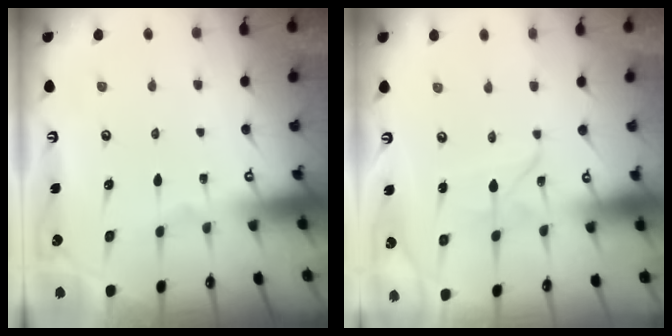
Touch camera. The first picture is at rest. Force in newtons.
{"total": 2.2, "press": 2.2, "slide": 0.2}